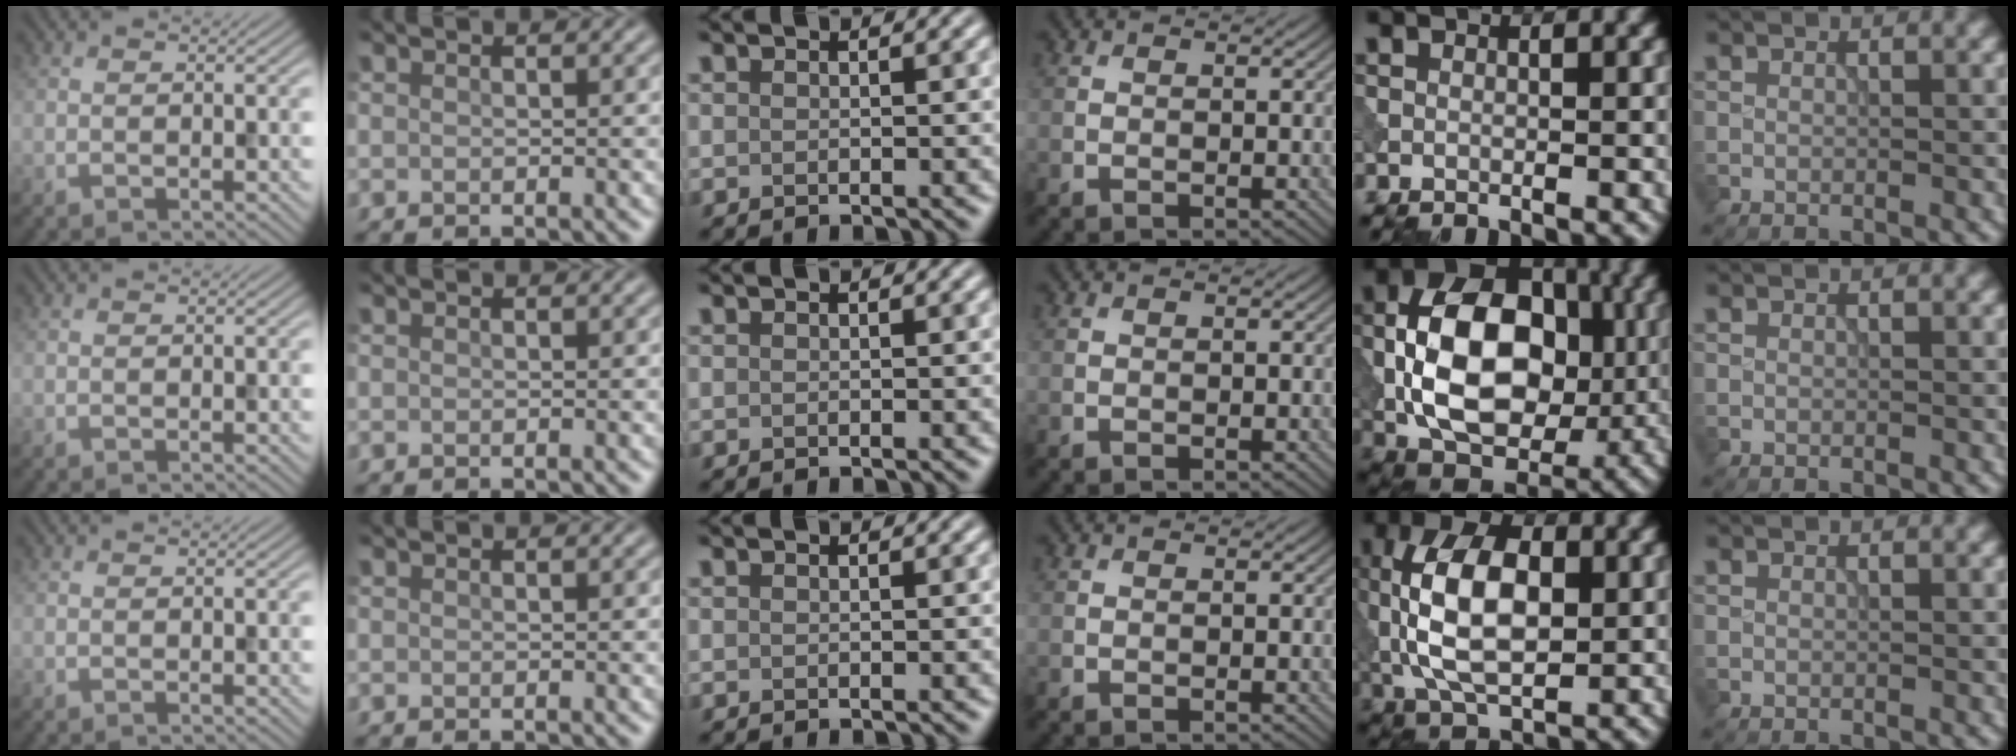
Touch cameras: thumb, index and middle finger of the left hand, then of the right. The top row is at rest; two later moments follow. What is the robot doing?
{"motion": "press", "object": "tv remote"}